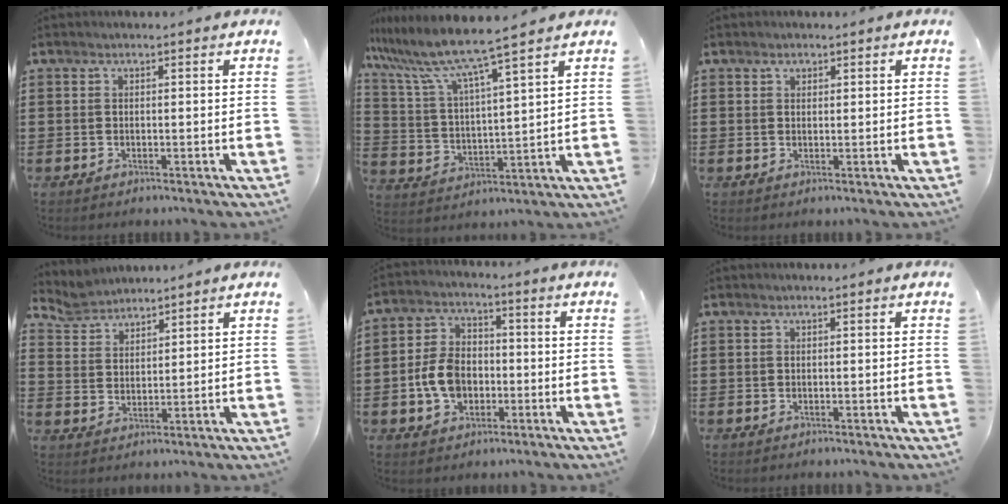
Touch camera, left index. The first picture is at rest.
{"total": 8.0, "force": [6.9, -0.6, 4.0], "torque": [-0.108, -0.045, 0.112]}
{"total": 0.9, "force": [0.6, 0.6, 0.3], "torque": [-0.009, 0.003, 0.011]}
{"total": 4.2, "force": [4.0, 1.3, -0.2], "torque": [-0.014, -0.011, 0.075]}
{"total": 7.2, "force": [-1.6, 5.3, 4.6], "torque": [-0.114, 0.006, -0.036]}
{"total": 0.0}